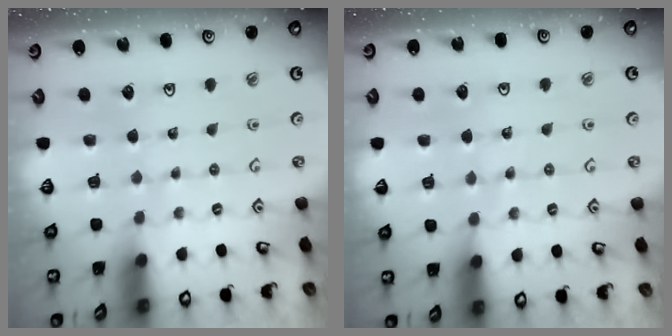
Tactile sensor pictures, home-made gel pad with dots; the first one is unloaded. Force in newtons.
{"total": 1.7, "press": 1.7, "slide": 0.2}